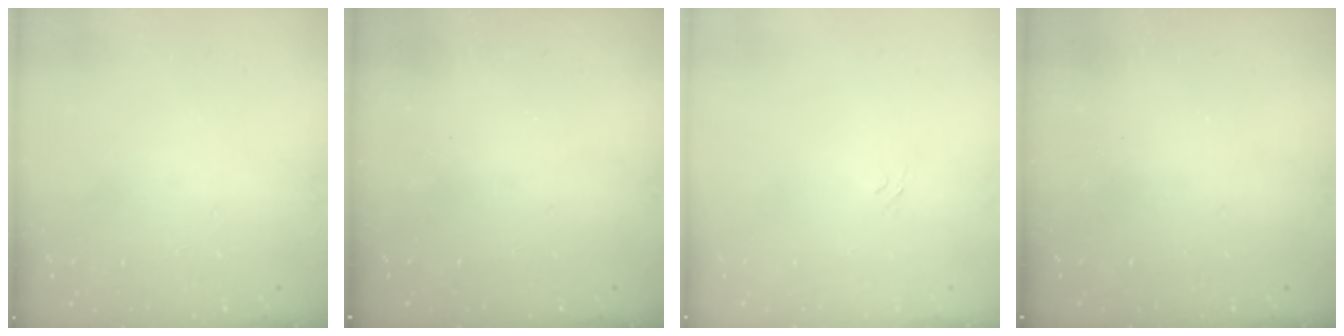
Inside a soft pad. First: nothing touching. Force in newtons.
{"total": 2.5, "press": 2.3, "slide": 0.8}
{"total": 2.7, "press": 2.4, "slide": 1.1}
{"total": 2.5, "press": 2.4, "slide": 0.8}